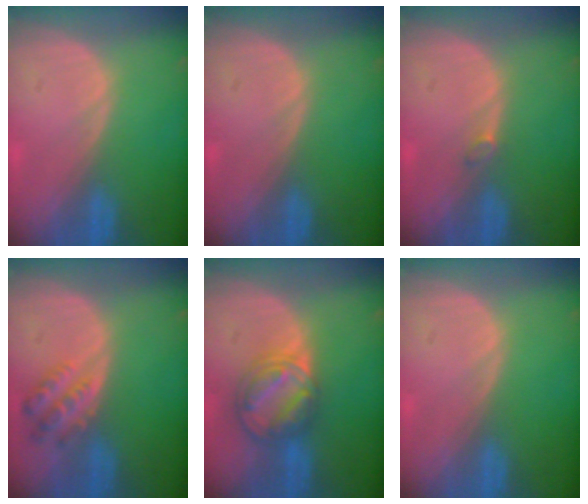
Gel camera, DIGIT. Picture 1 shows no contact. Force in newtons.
{"total": 0.0}
{"total": 0.9, "press": 0.9, "slide": 0.3}
{"total": 4.5, "press": 4.5, "slide": 0.6}
{"total": 8.1, "press": 7.0, "slide": 4.1}
{"total": 0.0}